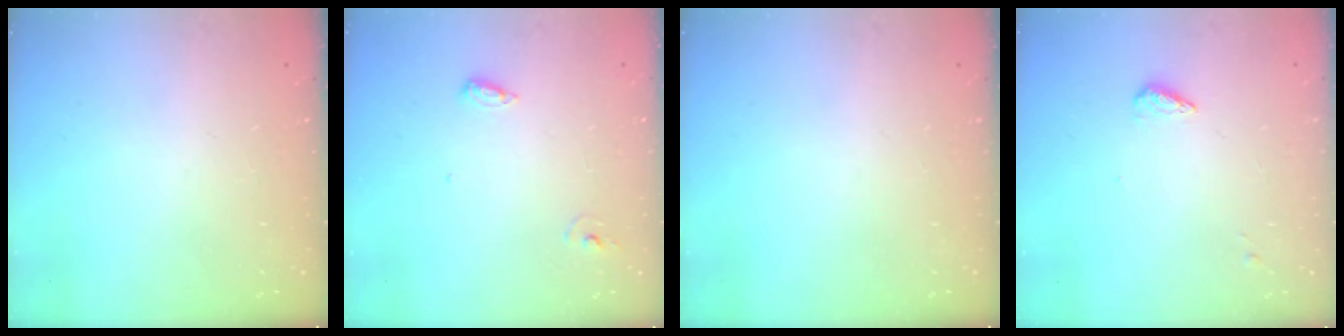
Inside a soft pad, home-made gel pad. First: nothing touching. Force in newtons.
{"total": 6.0, "press": 5.8, "slide": 1.5}
{"total": 0.0}
{"total": 3.4, "press": 3.4, "slide": 0.5}